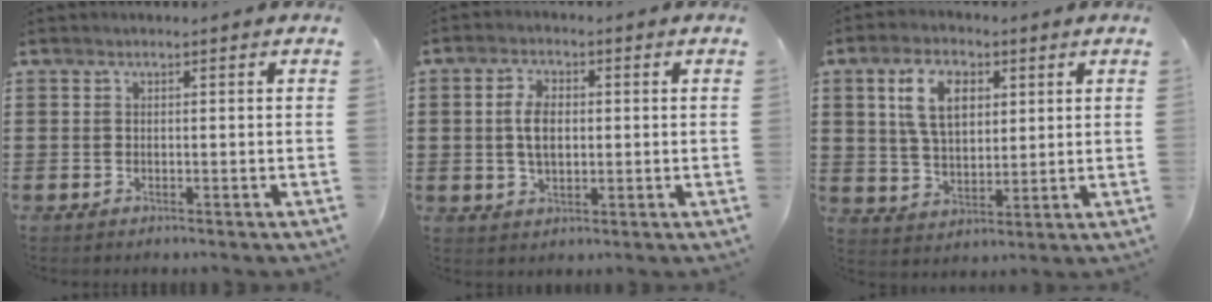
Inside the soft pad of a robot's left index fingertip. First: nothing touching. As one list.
[{"total": 4.8, "force": [0.3, 2.6, 4.0], "torque": [-0.094, 0.004, 0.000]}, {"total": 8.4, "force": [3.4, 4.8, 6.0], "torque": [-0.124, 0.013, 0.060]}]